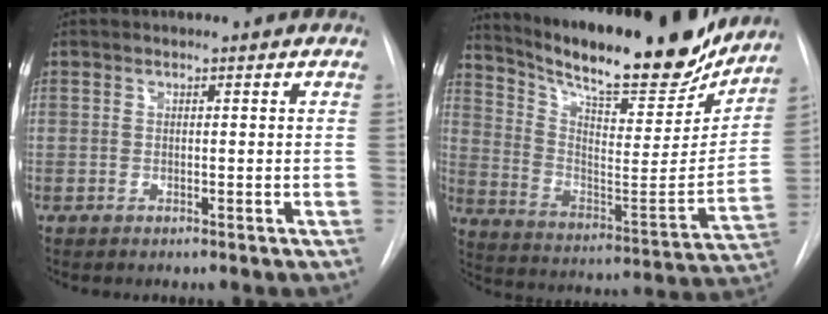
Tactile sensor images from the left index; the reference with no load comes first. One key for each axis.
{"total": 25.4, "fx": 21.6, "fy": 5.0, "fz": 12.5, "tx": -0.210, "ty": -0.042, "tz": 0.315}